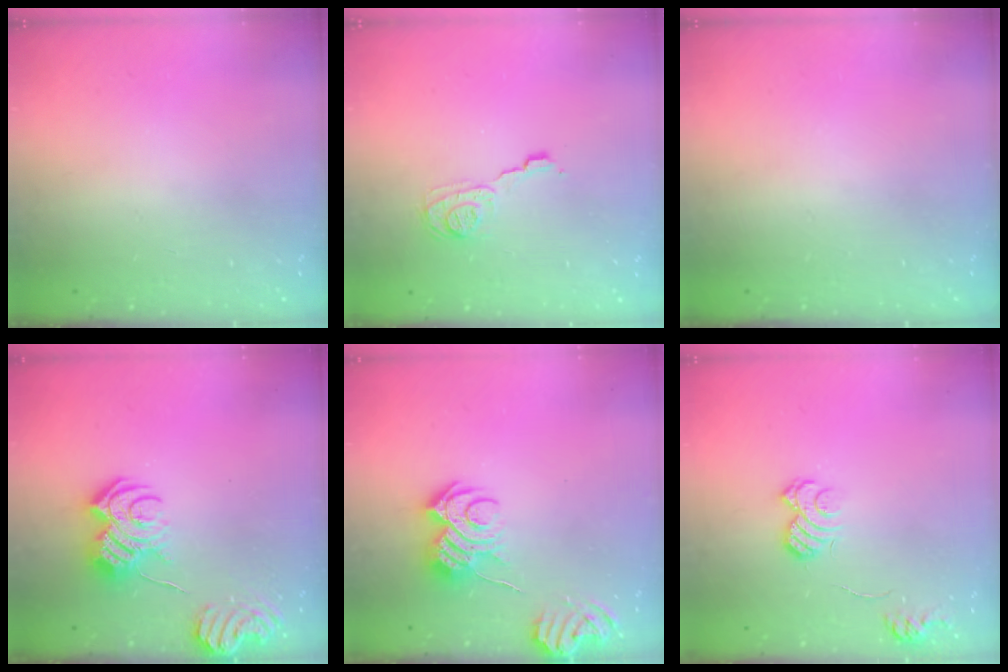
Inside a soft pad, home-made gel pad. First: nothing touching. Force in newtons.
{"total": 8.4, "press": 8.4, "slide": 0.3}
{"total": 0.0}
{"total": 11.9, "press": 11.9, "slide": 0.7}
{"total": 9.0, "press": 9.0, "slide": 1.0}
{"total": 9.8, "press": 9.7, "slide": 0.7}